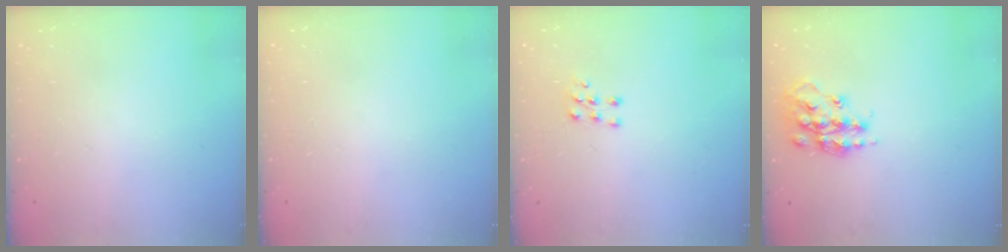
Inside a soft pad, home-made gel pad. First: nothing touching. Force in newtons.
{"total": 0.0}
{"total": 5.3, "press": 5.3, "slide": 0.4}
{"total": 14.7, "press": 14.7, "slide": 0.9}